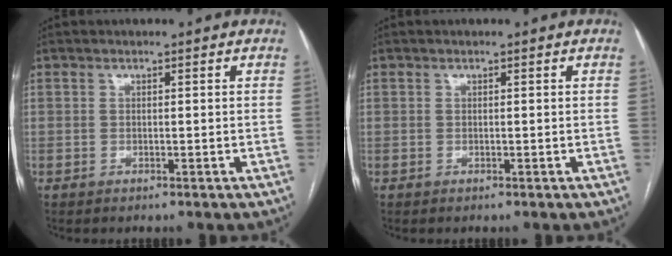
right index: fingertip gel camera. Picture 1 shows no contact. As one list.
[{"total": 0.0}]